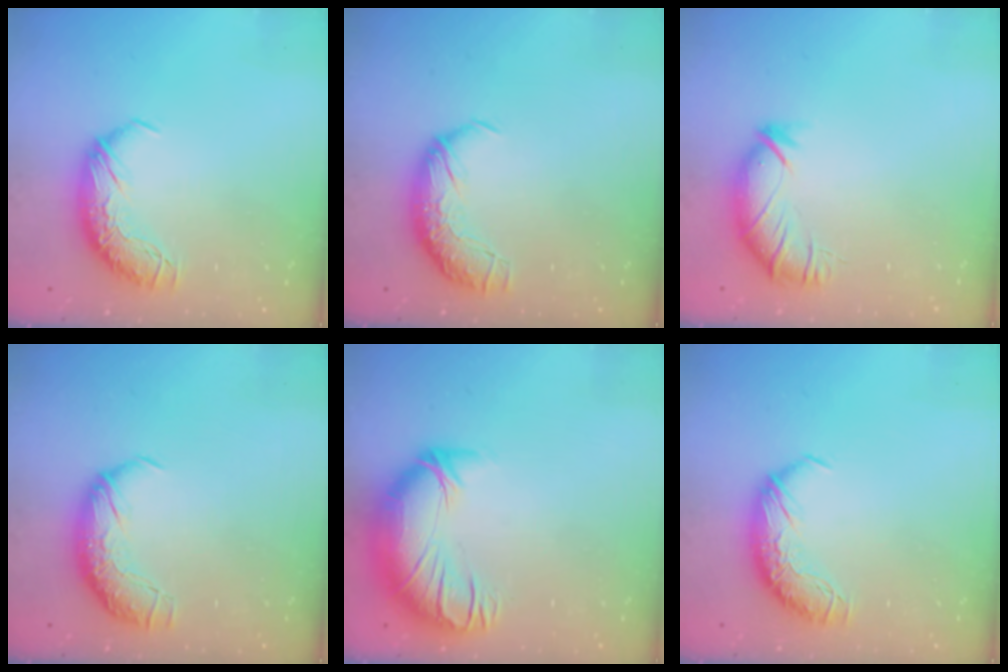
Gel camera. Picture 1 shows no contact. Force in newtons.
{"total": 2.5, "press": 1.2, "slide": 2.2}
{"total": 3.0, "press": 2.4, "slide": 1.9}
{"total": 2.5, "press": 1.3, "slide": 2.2}
{"total": 3.7, "press": 2.0, "slide": 3.1}
{"total": 0.0}